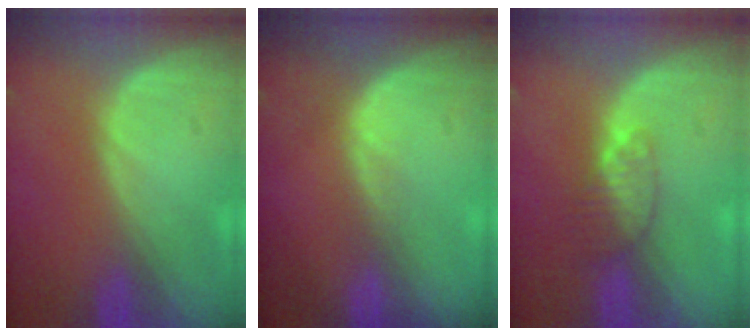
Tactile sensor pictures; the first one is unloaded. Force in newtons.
{"total": 1.5, "press": 1.0, "slide": 1.1}
{"total": 3.3, "press": 3.1, "slide": 1.3}